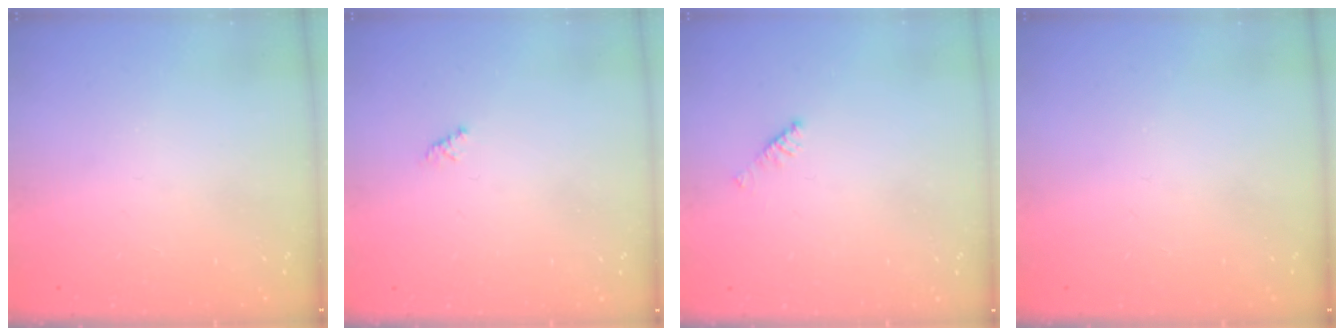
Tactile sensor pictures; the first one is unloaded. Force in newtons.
{"total": 1.5, "press": 1.4, "slide": 0.4}
{"total": 4.1, "press": 4.0, "slide": 0.6}
{"total": 0.0}